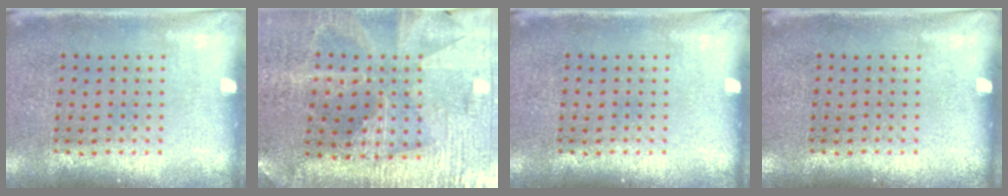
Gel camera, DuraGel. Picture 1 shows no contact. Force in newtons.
{"total": 2.0, "press": 2.0, "slide": 0.3}
{"total": 0.0}
{"total": 0.0}